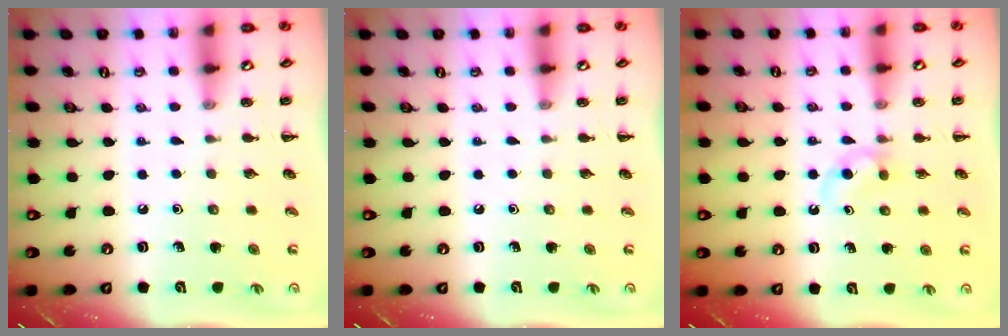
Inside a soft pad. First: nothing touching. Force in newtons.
{"total": 0.0}
{"total": 3.7, "press": 3.5, "slide": 1.1}